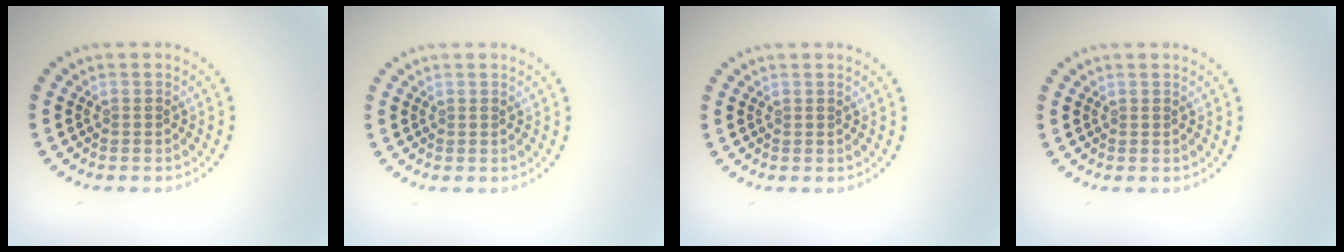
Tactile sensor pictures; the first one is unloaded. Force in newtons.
{"total": 0.0}
{"total": 0.0}
{"total": 0.0}